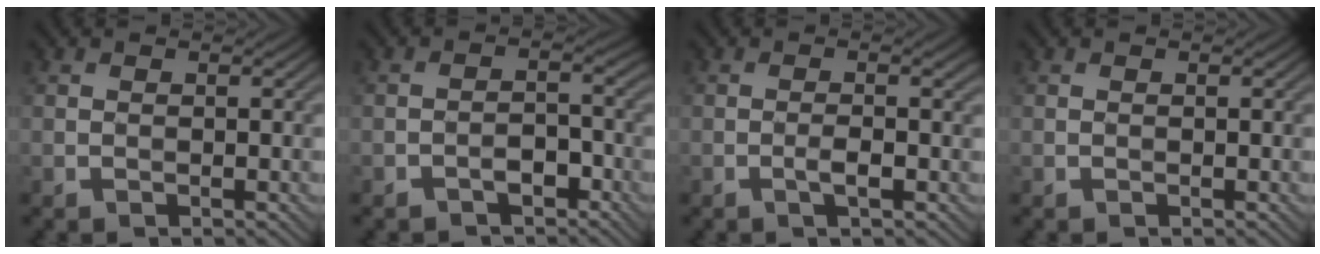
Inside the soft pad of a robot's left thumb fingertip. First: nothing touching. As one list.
[{"total": 2.4, "force": [-1.9, 1.2, 0.9], "torque": [-0.012, 0.012, -0.030]}, {"total": 2.0, "force": [-0.7, 0.0, 1.8], "torque": [-0.036, 0.006, -0.014]}, {"total": 0.0}]